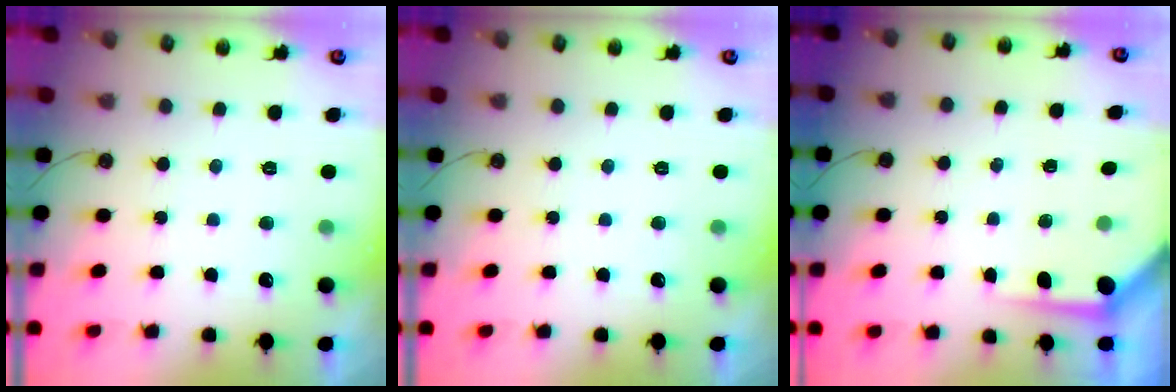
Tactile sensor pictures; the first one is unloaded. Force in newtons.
{"total": 0.0}
{"total": 4.3, "press": 4.2, "slide": 0.3}